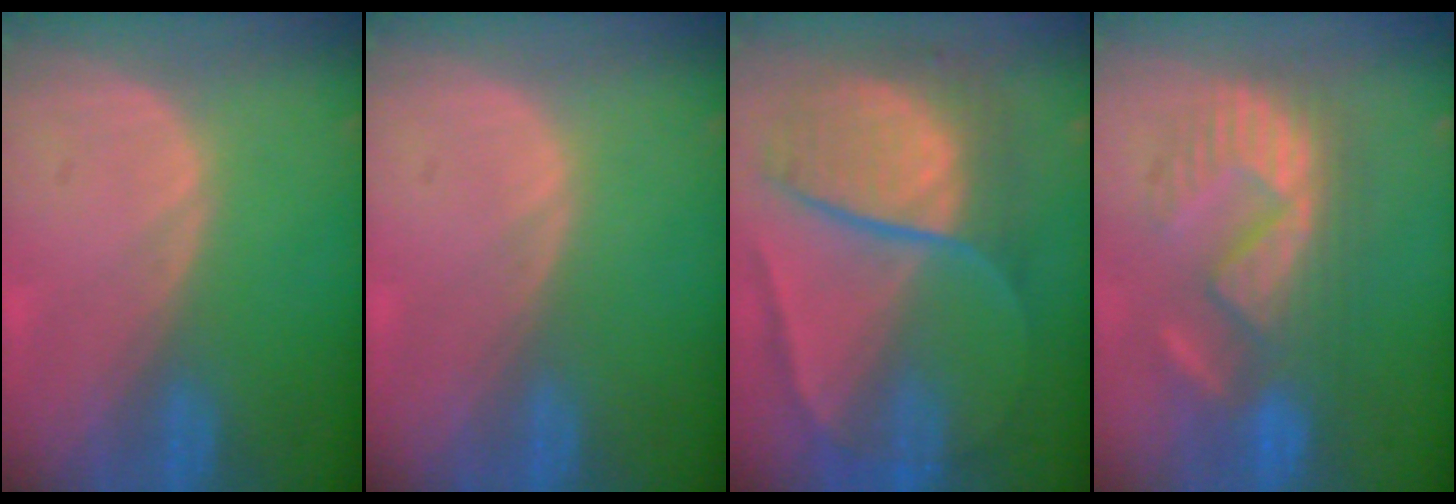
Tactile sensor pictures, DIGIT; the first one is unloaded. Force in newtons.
{"total": 0.0}
{"total": 10.4, "press": 10.3, "slide": 1.1}
{"total": 9.7, "press": 9.7, "slide": 0.3}